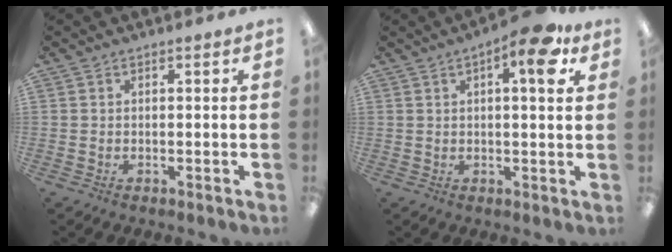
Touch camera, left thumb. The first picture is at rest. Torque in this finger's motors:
{"motor_torque": [0.02, 0.30, -0.05, -0.21, 0.12]}